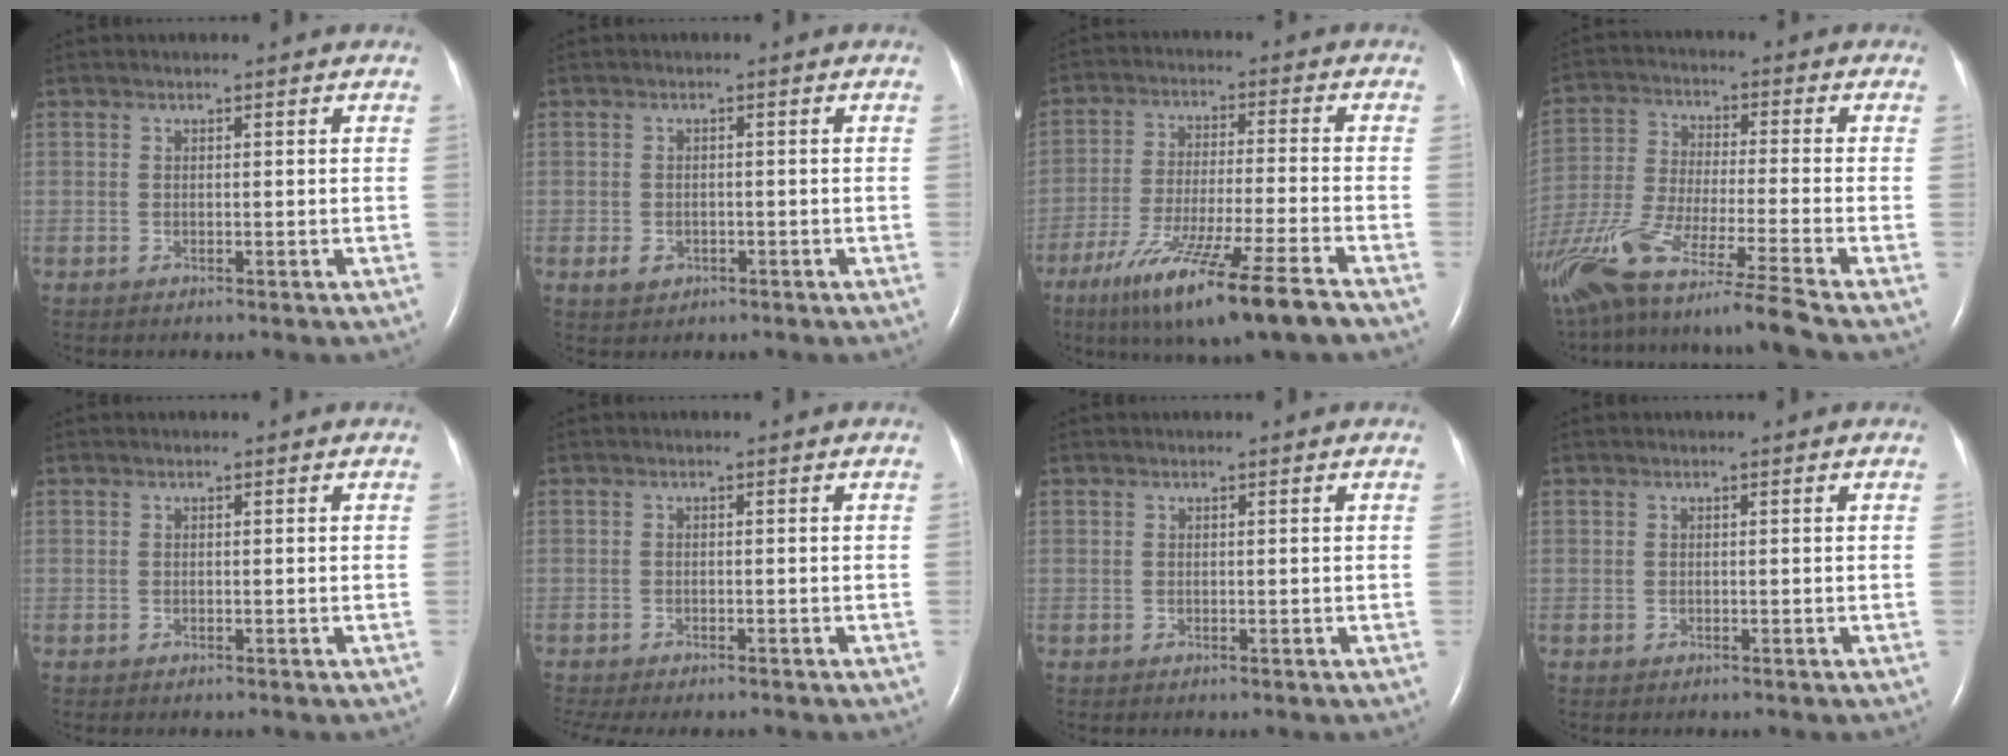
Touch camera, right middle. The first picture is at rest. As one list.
[{"total": 2.2, "force": [-0.9, 1.7, 1.0], "torque": [-0.017, 0.002, -0.005]}, {"total": 15.5, "force": [-10.2, -0.4, 11.7], "torque": [-0.211, -0.050, -0.177]}, {"total": 21.2, "force": [-17.4, -1.9, 11.9], "torque": [-0.251, -0.059, -0.314]}, {"total": 0.0}, {"total": 8.1, "force": [-7.0, 2.0, 3.5], "torque": [-0.056, -0.003, -0.098]}, {"total": 0.0}, {"total": 0.0}]